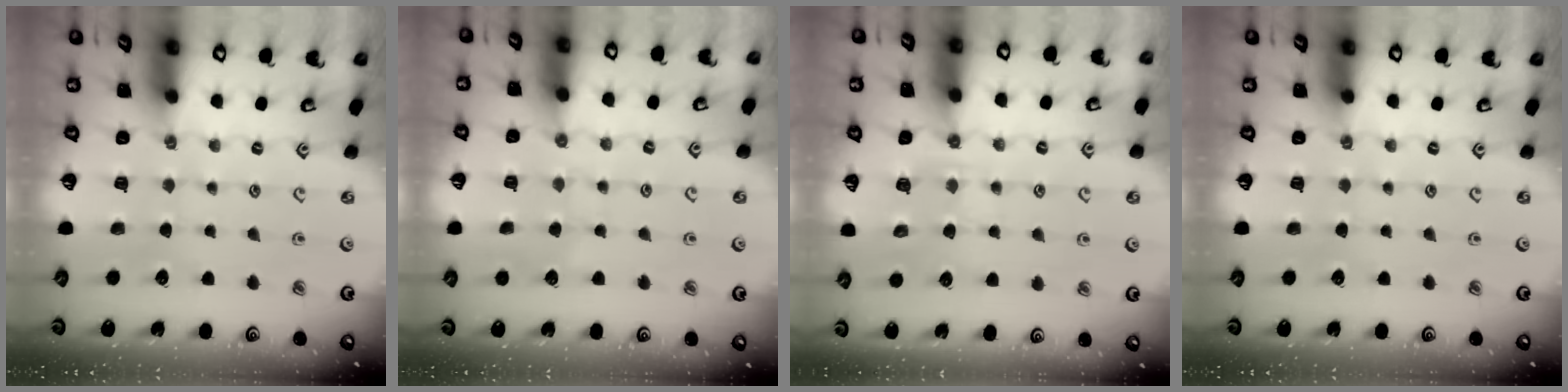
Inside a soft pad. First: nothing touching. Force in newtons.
{"total": 4.4, "press": 4.4, "slide": 0.5}
{"total": 8.3, "press": 8.3, "slide": 0.8}
{"total": 0.0}